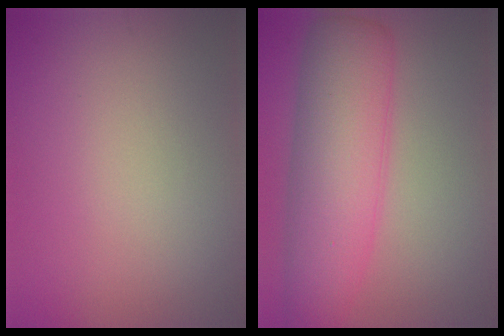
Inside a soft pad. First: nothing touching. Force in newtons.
{"total": 8.9, "press": 8.9, "slide": 0.2}